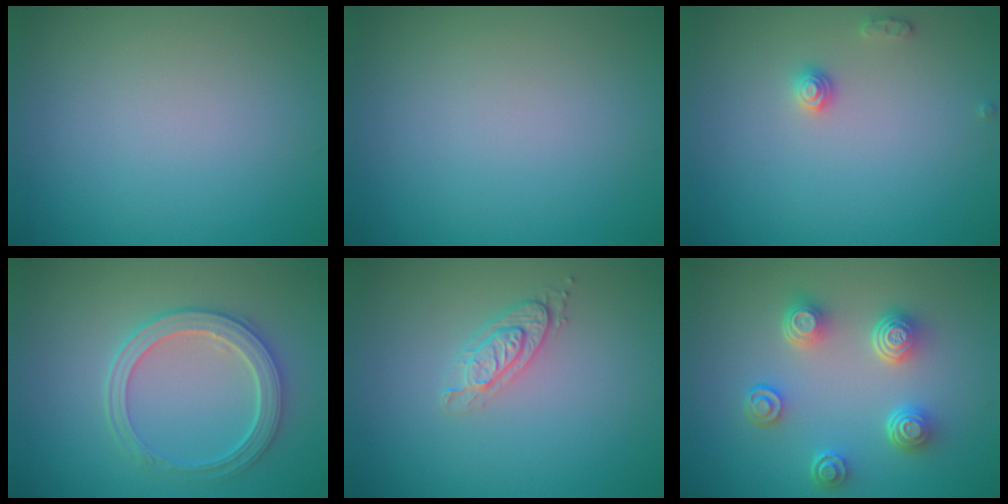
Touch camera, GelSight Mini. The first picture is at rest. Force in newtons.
{"total": 0.0}
{"total": 1.2, "press": 1.2, "slide": 0.0}
{"total": 3.7, "press": 3.3, "slide": 1.7}
{"total": 2.1, "press": 1.9, "slide": 0.8}
{"total": 4.5, "press": 3.5, "slide": 2.9}